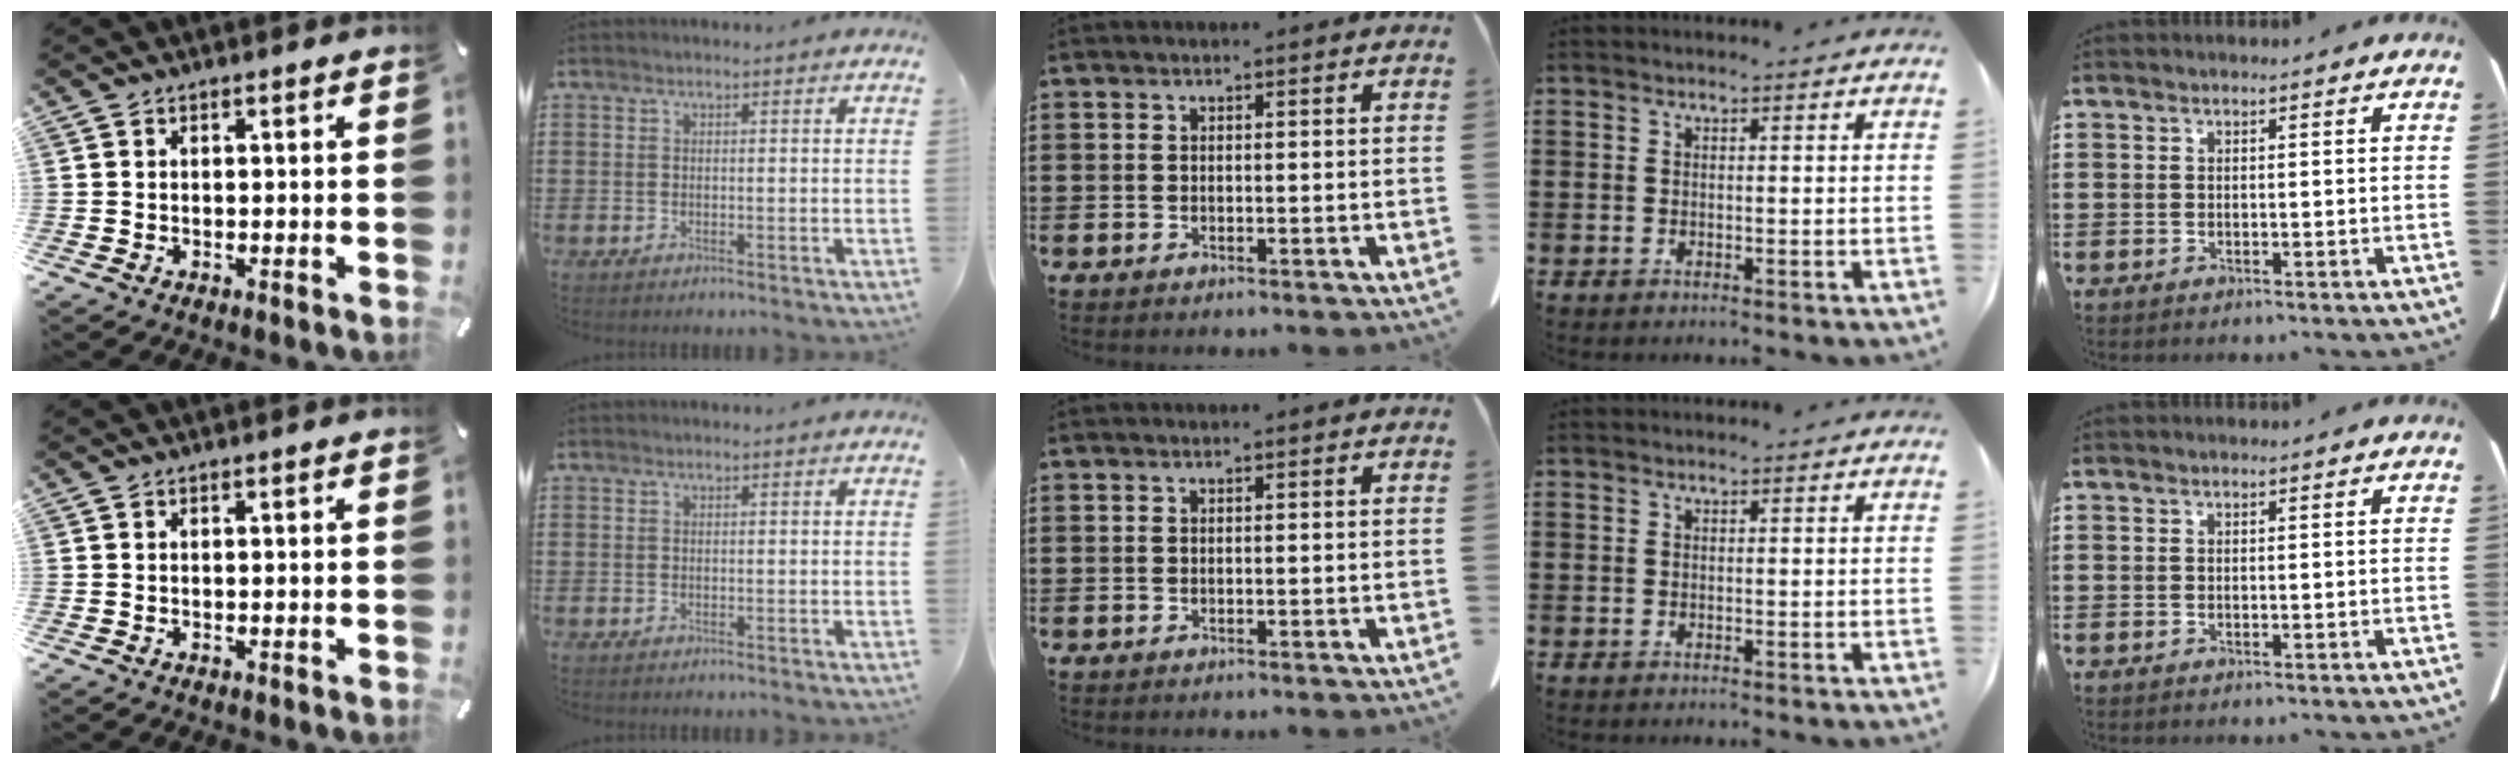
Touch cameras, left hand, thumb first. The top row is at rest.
{}